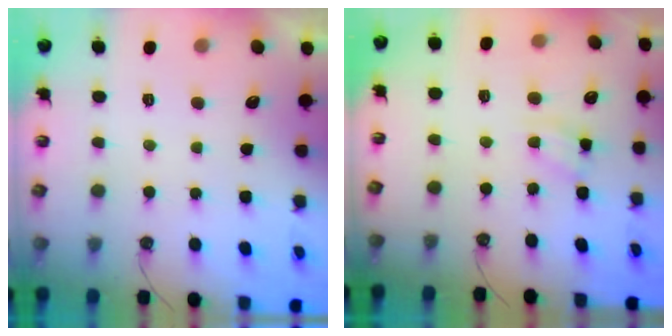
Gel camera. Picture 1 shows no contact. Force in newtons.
{"total": 2.9, "press": 2.9, "slide": 0.4}